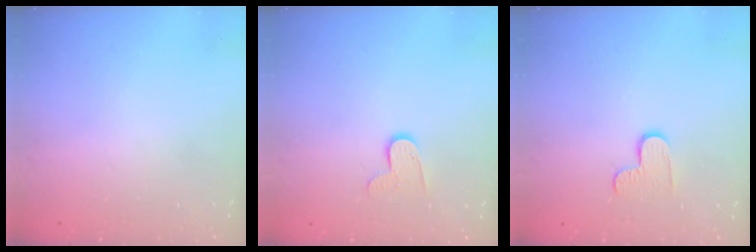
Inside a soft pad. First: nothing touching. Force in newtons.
{"total": 7.2, "press": 7.2, "slide": 0.3}
{"total": 4.5, "press": 4.5, "slide": 0.4}